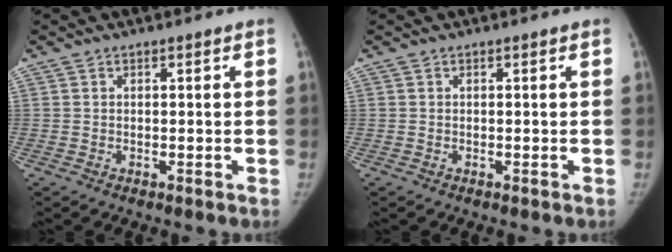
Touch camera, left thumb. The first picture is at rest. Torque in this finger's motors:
{"motor_torque": [0.04, 0.04, 0.17, -0.28, 0.02]}